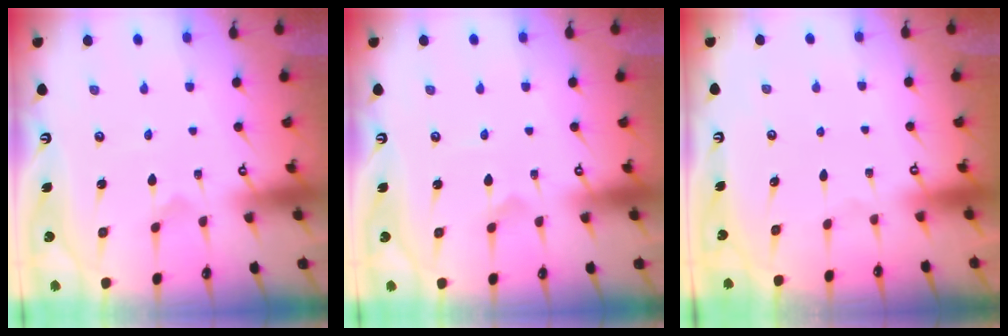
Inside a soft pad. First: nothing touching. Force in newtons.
{"total": 0.8, "press": 0.8, "slide": 0.1}
{"total": 0.0}